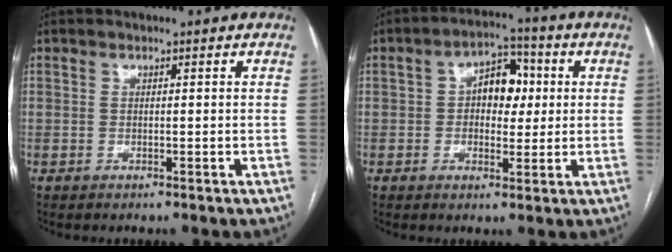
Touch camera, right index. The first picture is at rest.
{"total": 7.0, "force": [0.9, 4.3, 5.4], "torque": [-0.081, 0.025, 0.013]}